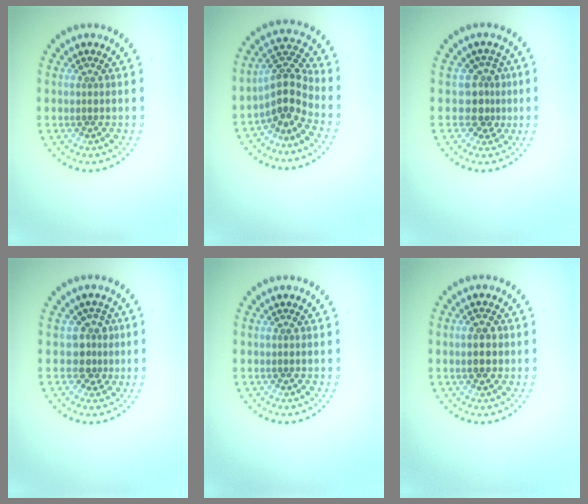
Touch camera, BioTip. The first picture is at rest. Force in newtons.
{"total": 3.5, "press": 2.6, "slide": 2.3}
{"total": 2.5, "press": 1.9, "slide": 1.7}
{"total": 2.4, "press": 1.8, "slide": 1.6}
{"total": 0.0}
{"total": 2.2, "press": 2.2, "slide": 0.2}